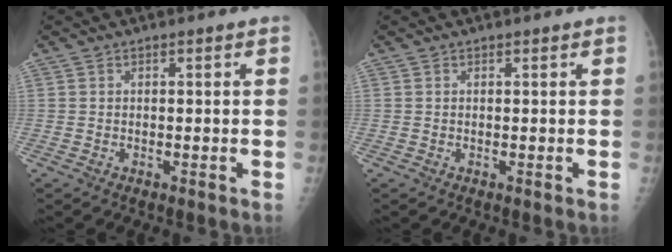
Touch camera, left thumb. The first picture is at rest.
{"total": 0.0}